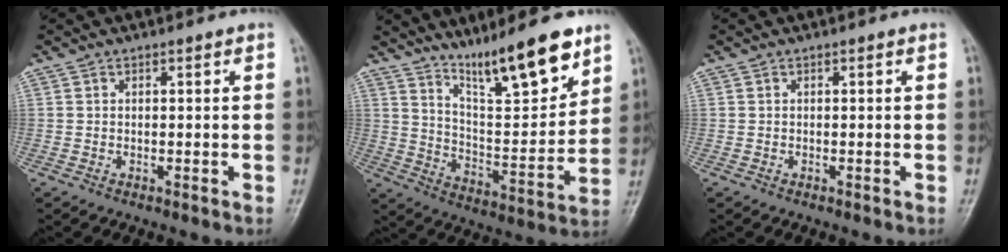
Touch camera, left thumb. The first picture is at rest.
{"total": 15.5, "force": [11.4, 3.0, 10.1], "torque": [-0.136, -0.076, 0.200]}
{"total": 0.0}